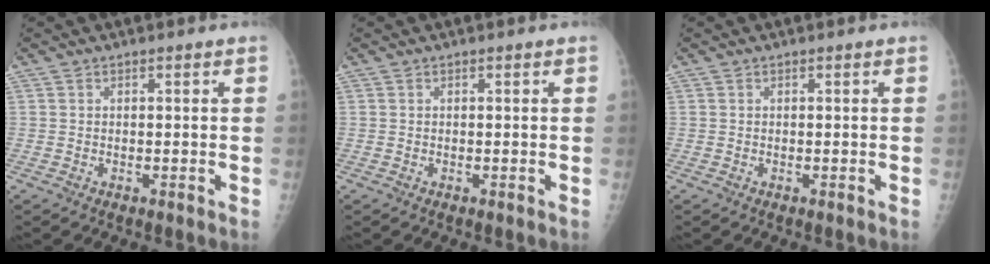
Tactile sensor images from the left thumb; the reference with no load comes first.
{"total": 0.0}
{"total": 0.0}